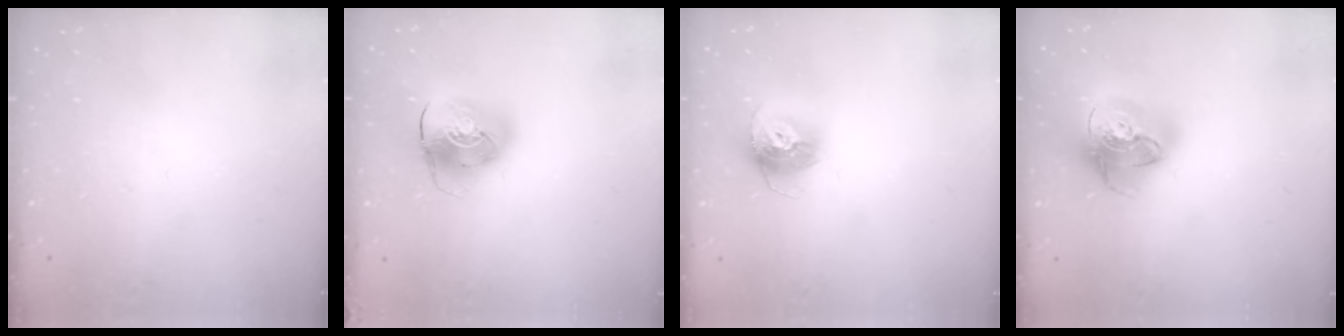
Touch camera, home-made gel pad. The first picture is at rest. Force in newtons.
{"total": 11.2, "press": 11.0, "slide": 1.9}
{"total": 13.5, "press": 13.4, "slide": 1.2}
{"total": 21.8, "press": 21.6, "slide": 2.6}